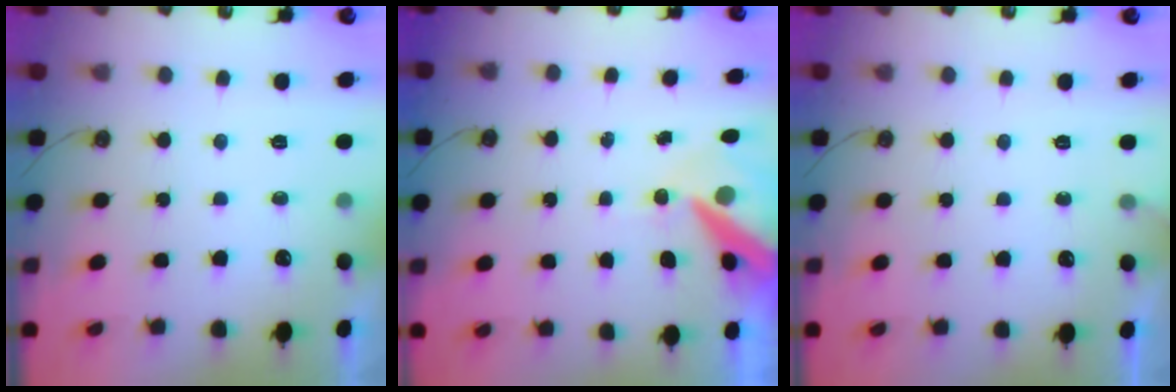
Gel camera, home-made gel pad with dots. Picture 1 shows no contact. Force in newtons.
{"total": 11.7, "press": 11.6, "slide": 1.3}
{"total": 2.8, "press": 2.8, "slide": 0.2}